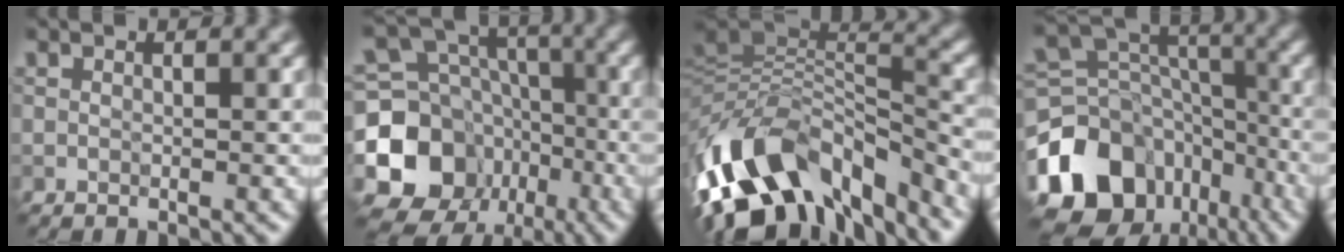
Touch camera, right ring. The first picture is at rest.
{"total": 11.8, "force": [-3.8, 9.8, 5.4], "torque": [-0.119, -0.004, -0.080]}
{"total": 13.1, "force": [-7.4, 6.1, 8.9], "torque": [-0.166, 0.024, -0.132]}
{"total": 13.7, "force": [-7.4, 9.6, 6.4], "torque": [-0.147, 0.009, -0.121]}